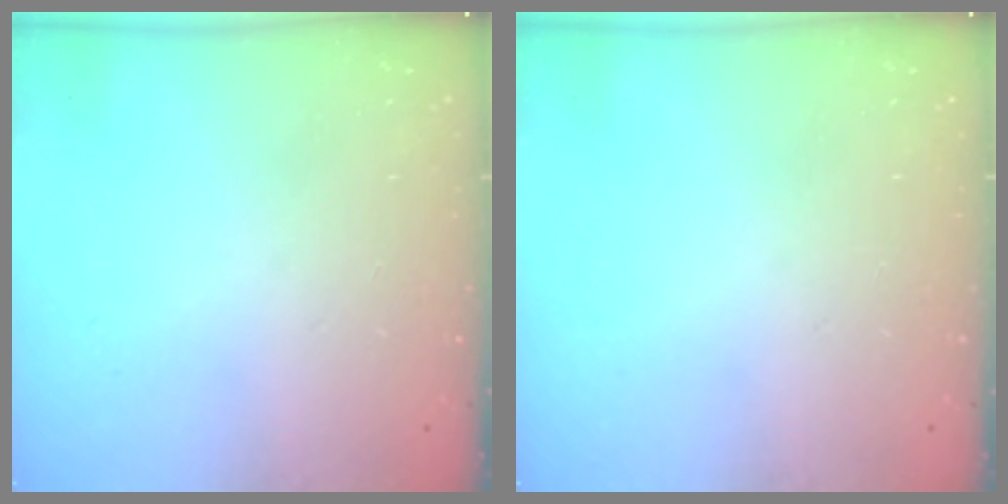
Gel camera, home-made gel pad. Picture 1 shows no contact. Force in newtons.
{"total": 0.0}